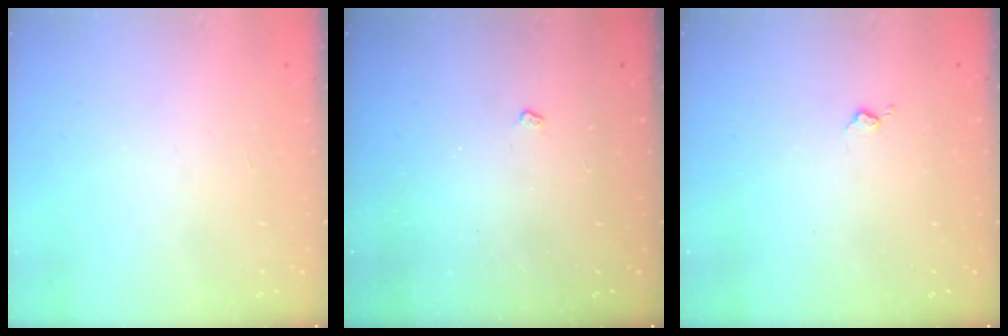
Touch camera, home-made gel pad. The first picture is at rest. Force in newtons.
{"total": 3.0, "press": 2.9, "slide": 0.5}
{"total": 3.3, "press": 3.2, "slide": 0.5}